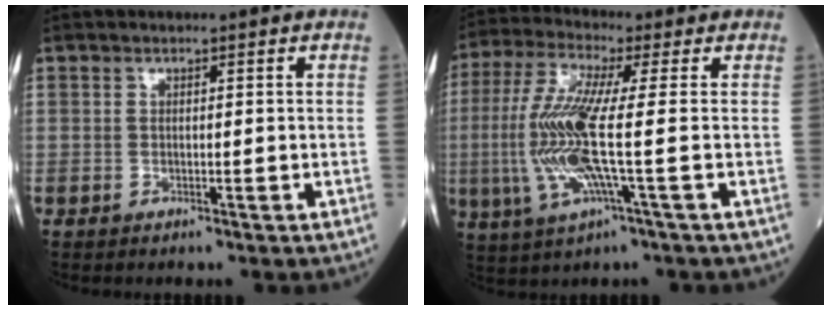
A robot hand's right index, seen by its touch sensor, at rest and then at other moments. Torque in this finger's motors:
{"motor_torque": [1.99, 0.16, 1.05, 0.21]}